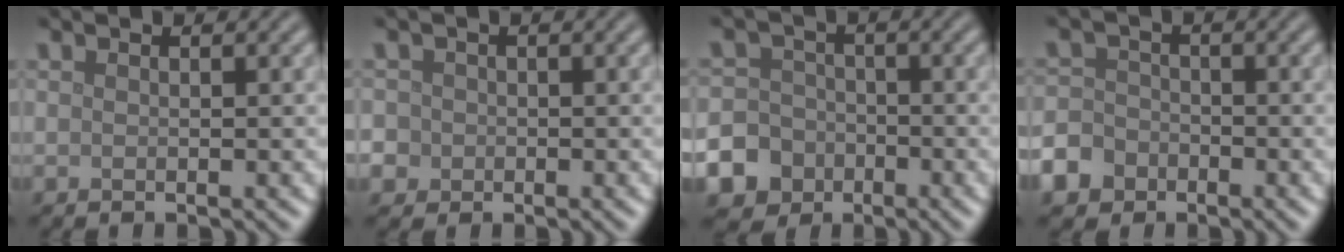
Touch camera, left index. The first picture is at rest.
{"total": 4.1, "force": [-0.8, 3.9, 1.2], "torque": [-0.020, 0.008, -0.042]}
{"total": 10.6, "force": [-5.3, 8.9, 2.1], "torque": [-0.052, -0.038, -0.117]}
{"total": 5.2, "force": [-3.3, 3.9, 1.2], "torque": [-0.015, -0.013, -0.066]}